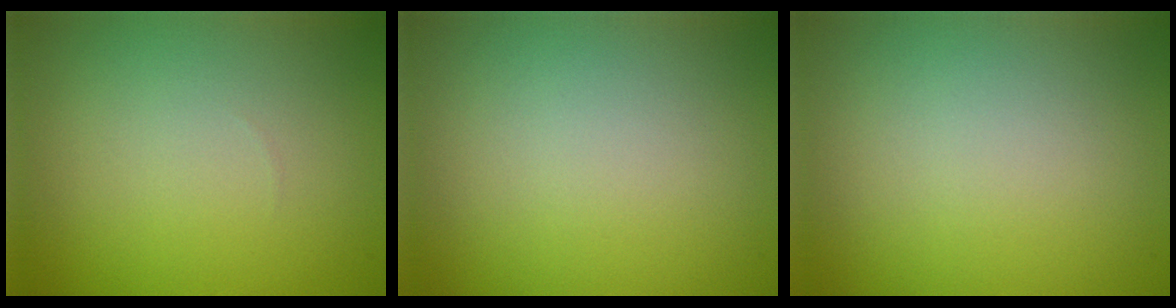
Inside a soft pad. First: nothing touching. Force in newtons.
{"total": 0.0}
{"total": 0.0}